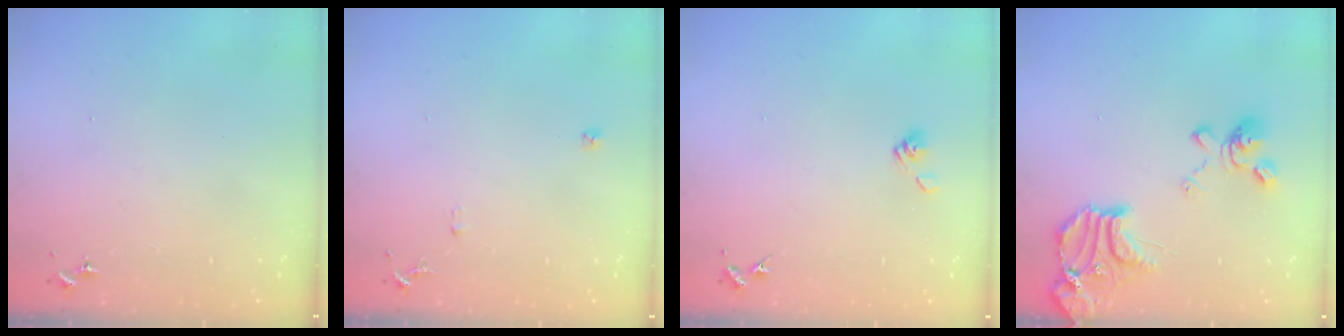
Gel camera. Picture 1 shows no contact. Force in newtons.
{"total": 5.6, "press": 5.5, "slide": 0.6}
{"total": 5.4, "press": 5.0, "slide": 2.2}
{"total": 19.3, "press": 19.2, "slide": 2.2}